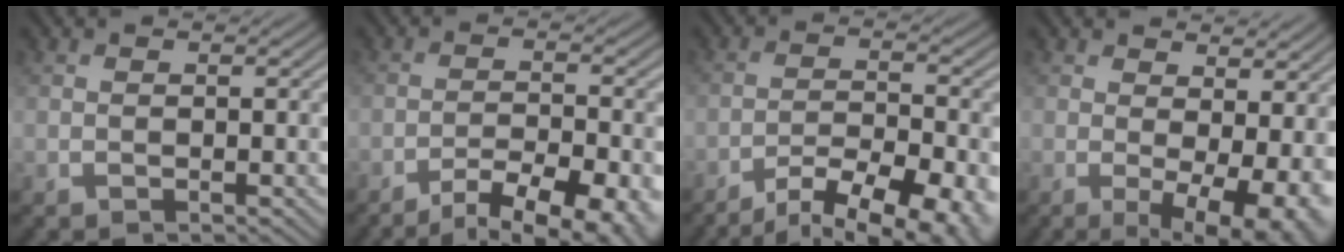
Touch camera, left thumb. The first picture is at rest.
{"total": 9.9, "force": [-7.4, 2.5, 6.1], "torque": [-0.105, -0.015, -0.099]}
{"total": 11.6, "force": [-8.7, 3.4, 7.0], "torque": [-0.125, -0.021, -0.118]}
{"total": 9.0, "force": [0.2, 3.7, 8.2], "torque": [-0.104, -0.010, 0.013]}